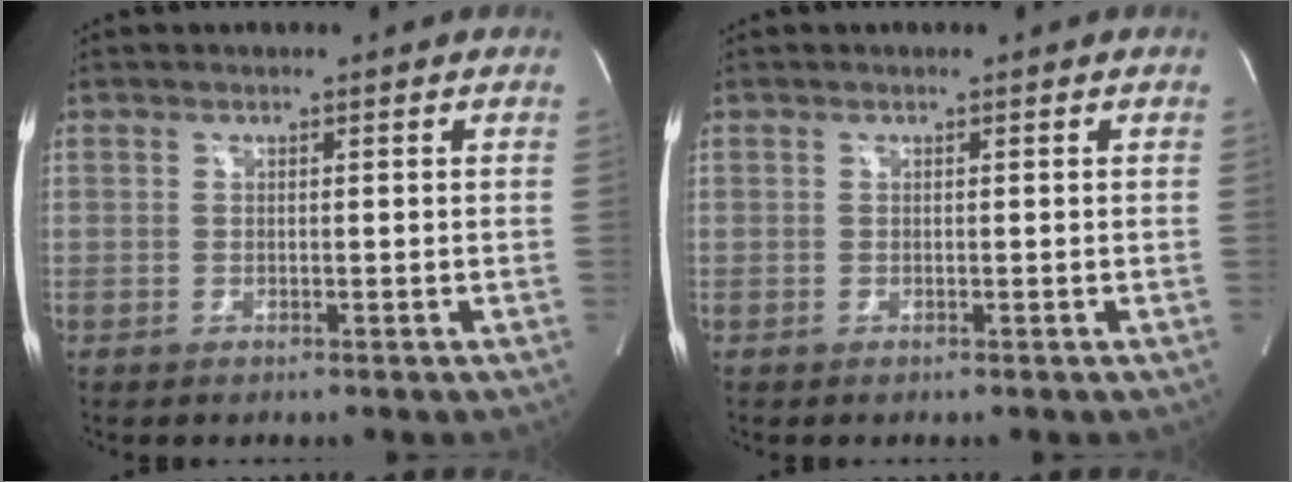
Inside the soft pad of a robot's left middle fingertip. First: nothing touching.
{"total": 0.0}